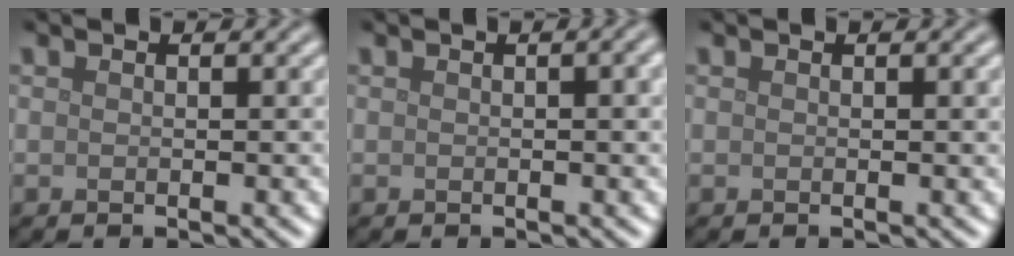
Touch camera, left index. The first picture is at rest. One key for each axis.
{"total": 2.1, "fx": 0.3, "fy": 0.5, "fz": 2.0, "tx": -0.022, "ty": 0.007, "tz": 0.002}
{"total": 0.6, "fx": 0.1, "fy": 0.1, "fz": 0.6, "tx": -0.006, "ty": 0.002, "tz": 0.001}